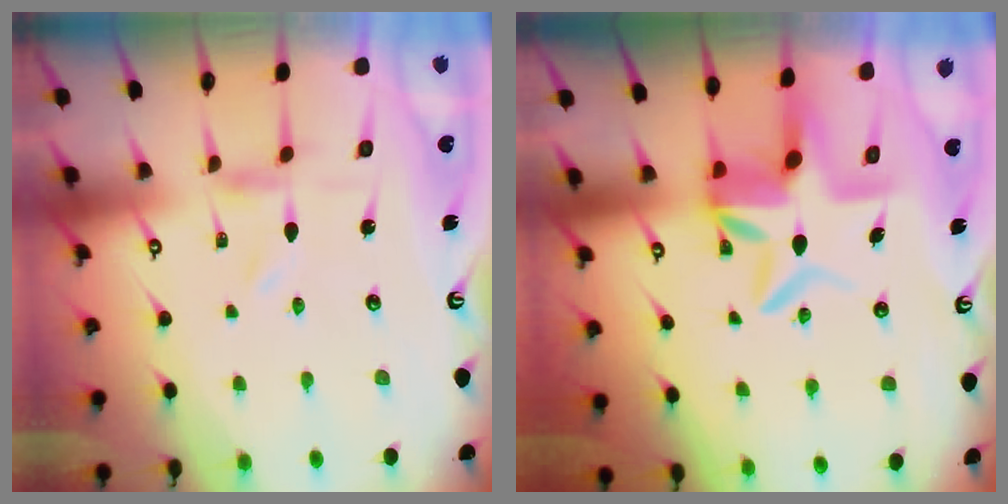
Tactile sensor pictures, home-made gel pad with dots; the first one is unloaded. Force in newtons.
{"total": 8.7, "press": 8.2, "slide": 2.9}